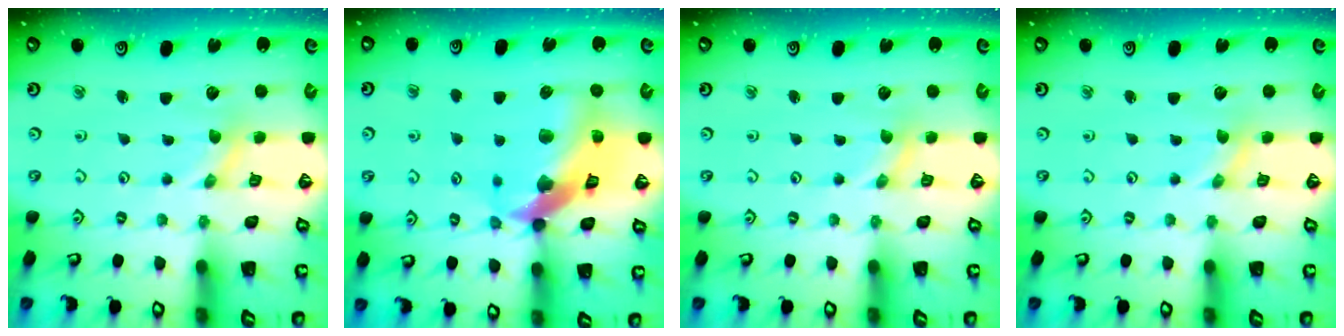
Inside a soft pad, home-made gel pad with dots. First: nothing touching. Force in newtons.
{"total": 19.5, "press": 19.3, "slide": 2.8}
{"total": 0.0}
{"total": 0.0}